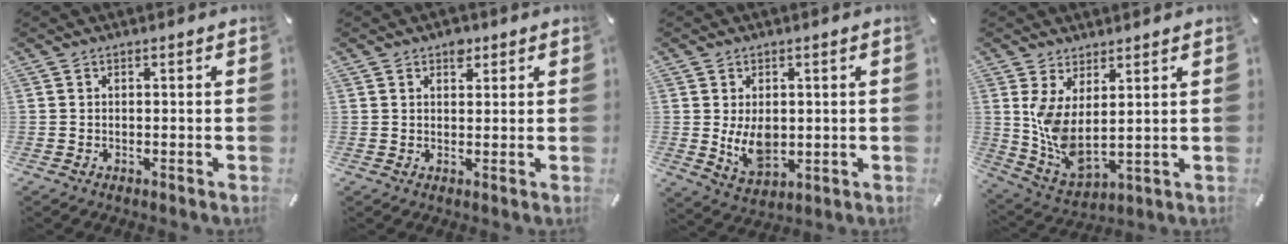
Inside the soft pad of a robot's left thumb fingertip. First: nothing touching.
{"total": 2.8, "force": [1.8, 1.9, 1.0], "torque": [0.001, -0.006, 0.027]}
{"total": 7.7, "force": [0.3, 5.4, 5.4], "torque": [-0.107, -0.011, 0.002]}
{"total": 7.6, "force": [3.1, 3.5, 6.0], "torque": [-0.142, -0.043, 0.058]}